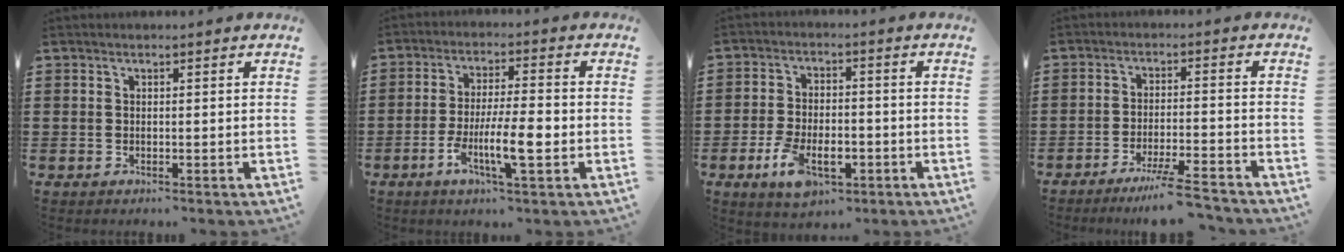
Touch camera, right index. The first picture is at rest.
{"total": 8.1, "force": [-2.7, 1.5, 7.5], "torque": [-0.143, -0.007, -0.051]}
{"total": 7.2, "force": [-3.1, 3.7, 5.4], "torque": [-0.114, 0.002, -0.058]}
{"total": 6.0, "force": [-5.0, -0.4, 3.3], "torque": [-0.059, -0.014, -0.092]}